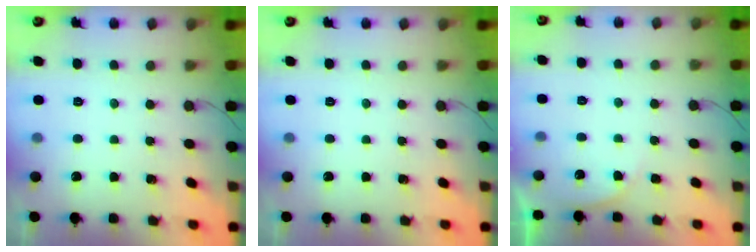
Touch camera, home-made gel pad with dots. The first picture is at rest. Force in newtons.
{"total": 0.0}
{"total": 3.9, "press": 3.8, "slide": 0.5}